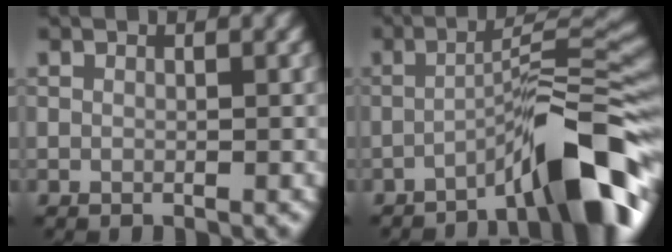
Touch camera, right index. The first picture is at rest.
{"total": 9.8, "force": [-5.7, 1.6, 7.8], "torque": [-0.100, 0.026, -0.099]}